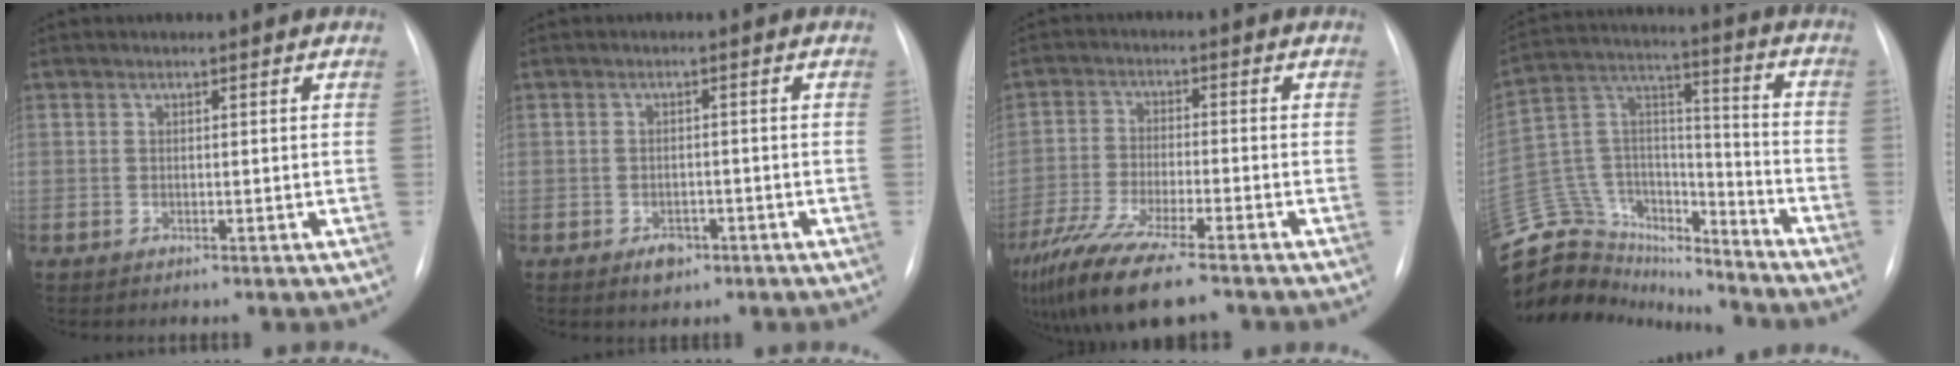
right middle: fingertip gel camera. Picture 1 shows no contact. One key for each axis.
{"total": 2.6, "fx": -1.6, "fy": 1.7, "fz": 1.2, "tx": -0.014, "ty": 0.003, "tz": -0.016}
{"total": 13.5, "fx": -10.2, "fy": 2.0, "fz": 8.7, "tx": -0.171, "ty": -0.037, "tz": -0.176}
{"total": 27.7, "fx": -24.5, "fy": 9.9, "fz": 8.3, "tx": -0.242, "ty": 0.032, "tz": -0.392}